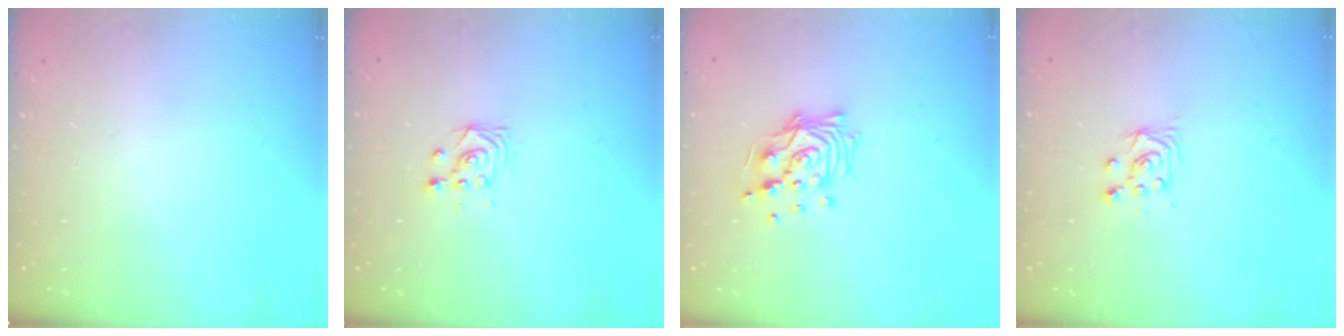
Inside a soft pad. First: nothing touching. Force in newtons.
{"total": 2.9, "press": 2.9, "slide": 0.1}
{"total": 12.5, "press": 12.4, "slide": 1.5}
{"total": 6.1, "press": 6.1, "slide": 0.5}